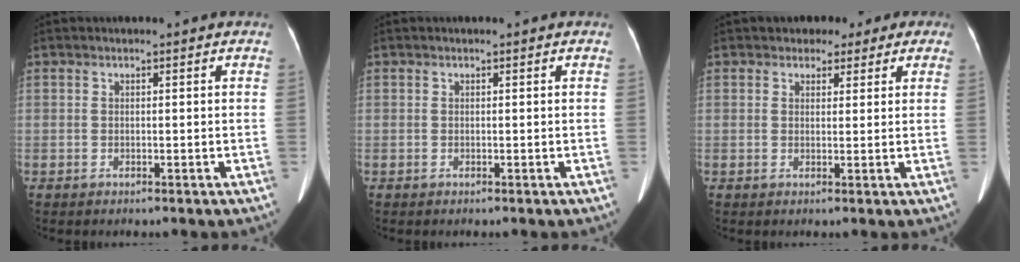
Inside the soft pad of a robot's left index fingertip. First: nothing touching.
{"total": 0.0}
{"total": 4.5, "force": [2.8, 3.3, 1.3], "torque": [0.000, -0.004, 0.027]}